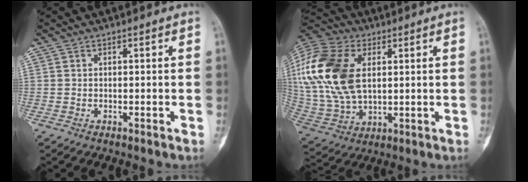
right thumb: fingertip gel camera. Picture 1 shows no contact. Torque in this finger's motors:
{"motor_torque": [1.15, 2.58, 2.23, 0.54, 0.77]}